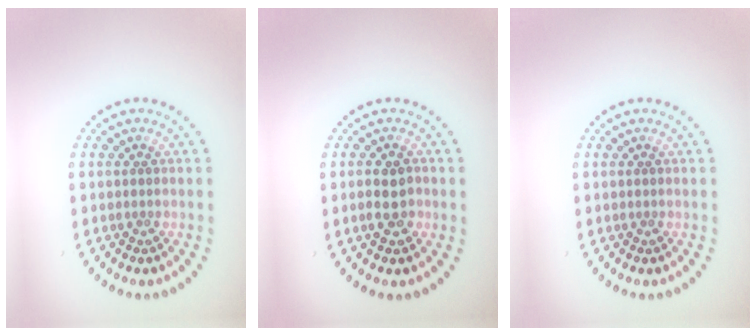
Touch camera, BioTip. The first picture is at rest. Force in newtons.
{"total": 2.4, "press": 2.4, "slide": 0.4}
{"total": 0.0}